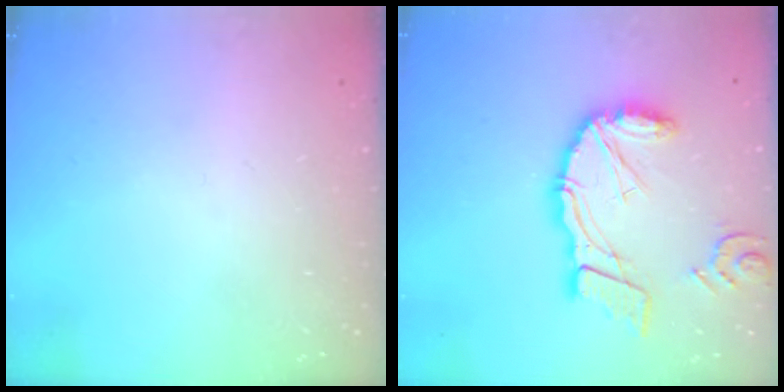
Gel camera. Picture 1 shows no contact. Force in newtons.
{"total": 16.5, "press": 16.3, "slide": 2.9}